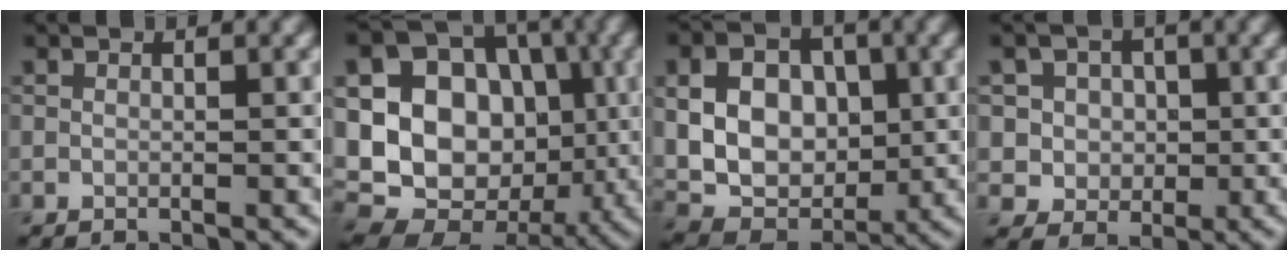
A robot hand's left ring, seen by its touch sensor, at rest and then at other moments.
{"total": 16.1, "force": [0.2, 13.3, 9.1], "torque": [-0.173, 0.010, -0.011]}
{"total": 9.4, "force": [0.8, 7.0, 6.2], "torque": [-0.115, -0.002, 0.015]}
{"total": 5.1, "force": [1.2, 4.6, 1.6], "torque": [-0.024, 0.010, 0.018]}